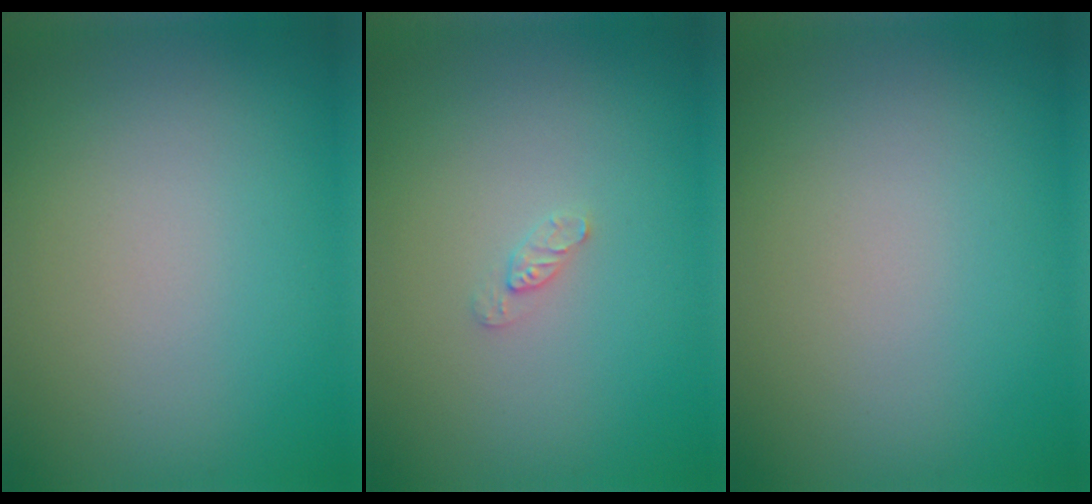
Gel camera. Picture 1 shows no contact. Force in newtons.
{"total": 0.9, "press": 0.8, "slide": 0.2}
{"total": 0.0}